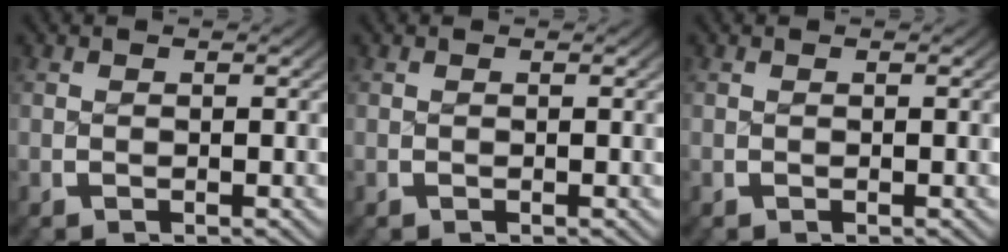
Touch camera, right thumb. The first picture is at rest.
{"total": 0.0}
{"total": 0.0}